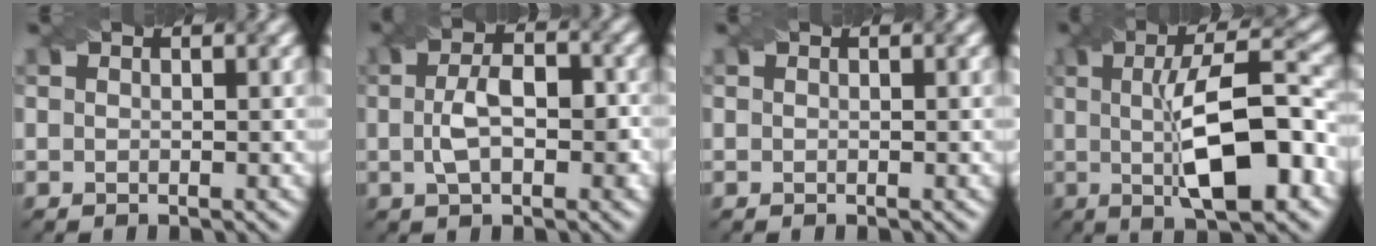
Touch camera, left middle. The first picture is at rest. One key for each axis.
{"total": 5.2, "fx": -0.4, "fy": 2.7, "fz": 4.5, "tx": -0.081, "ty": 0.000, "tz": -0.008}
{"total": 0.0}
{"total": 10.6, "fx": -0.8, "fy": 3.0, "fz": 10.2, "tx": -0.150, "ty": 0.007, "tz": -0.013}